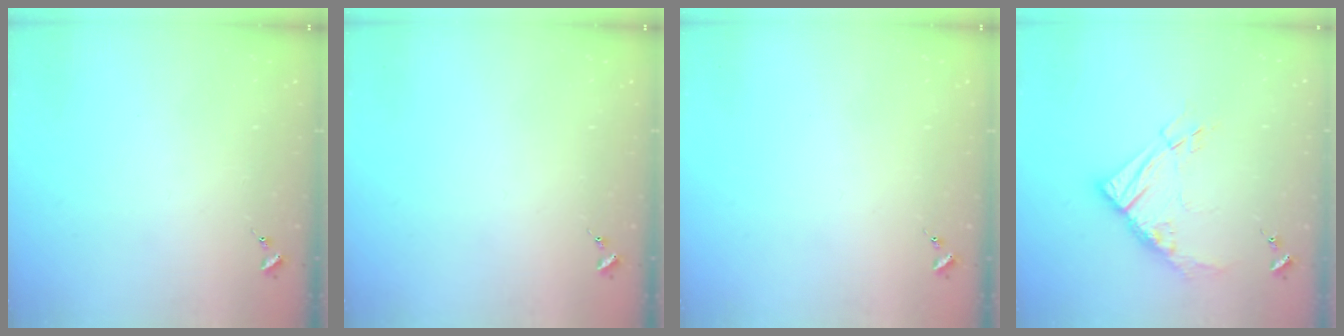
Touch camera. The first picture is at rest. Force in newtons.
{"total": 0.0}
{"total": 0.0}
{"total": 12.7, "press": 12.6, "slide": 1.3}